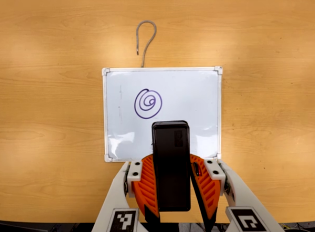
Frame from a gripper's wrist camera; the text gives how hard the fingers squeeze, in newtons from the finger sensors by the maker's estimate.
{"total": 7.3, "left": 6.3, "right": 8.4}